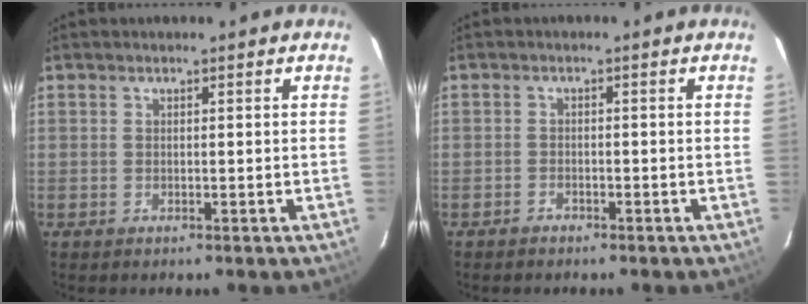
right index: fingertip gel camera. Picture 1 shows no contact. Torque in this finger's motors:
{"motor_torque": [0.04, -0.13, 0.03, 0.00]}